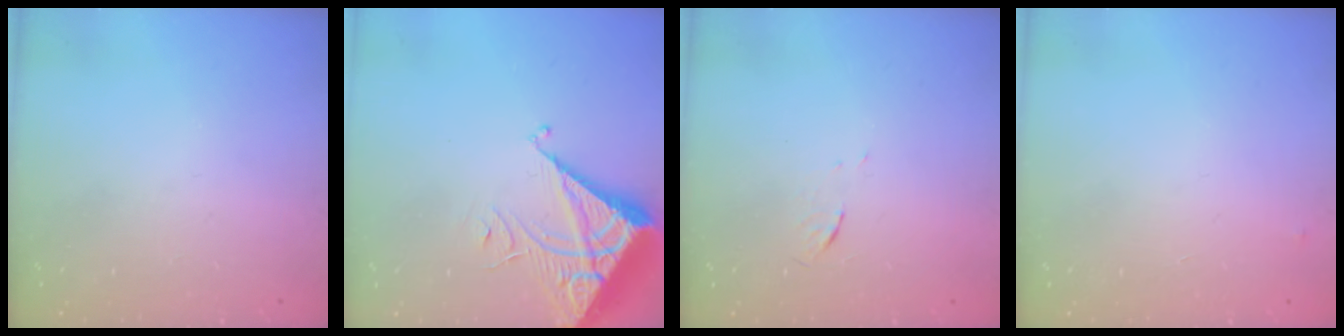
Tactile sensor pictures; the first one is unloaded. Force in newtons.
{"total": 7.0, "press": 7.0, "slide": 0.6}
{"total": 3.2, "press": 3.0, "slide": 1.3}
{"total": 2.5, "press": 2.5, "slide": 0.4}